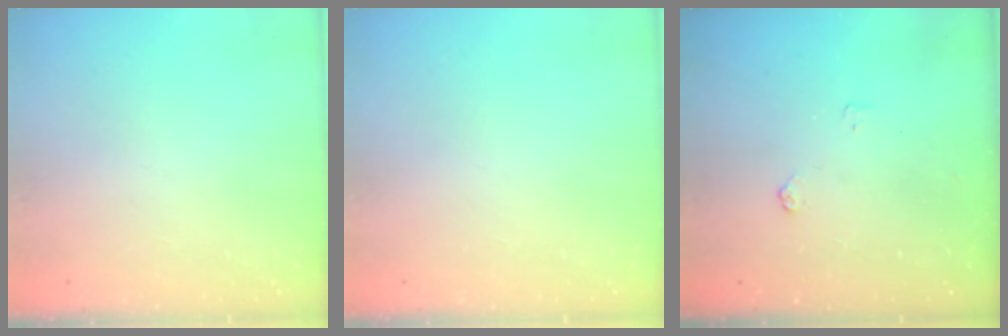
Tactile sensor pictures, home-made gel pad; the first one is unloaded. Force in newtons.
{"total": 0.0}
{"total": 3.6, "press": 3.6, "slide": 0.4}